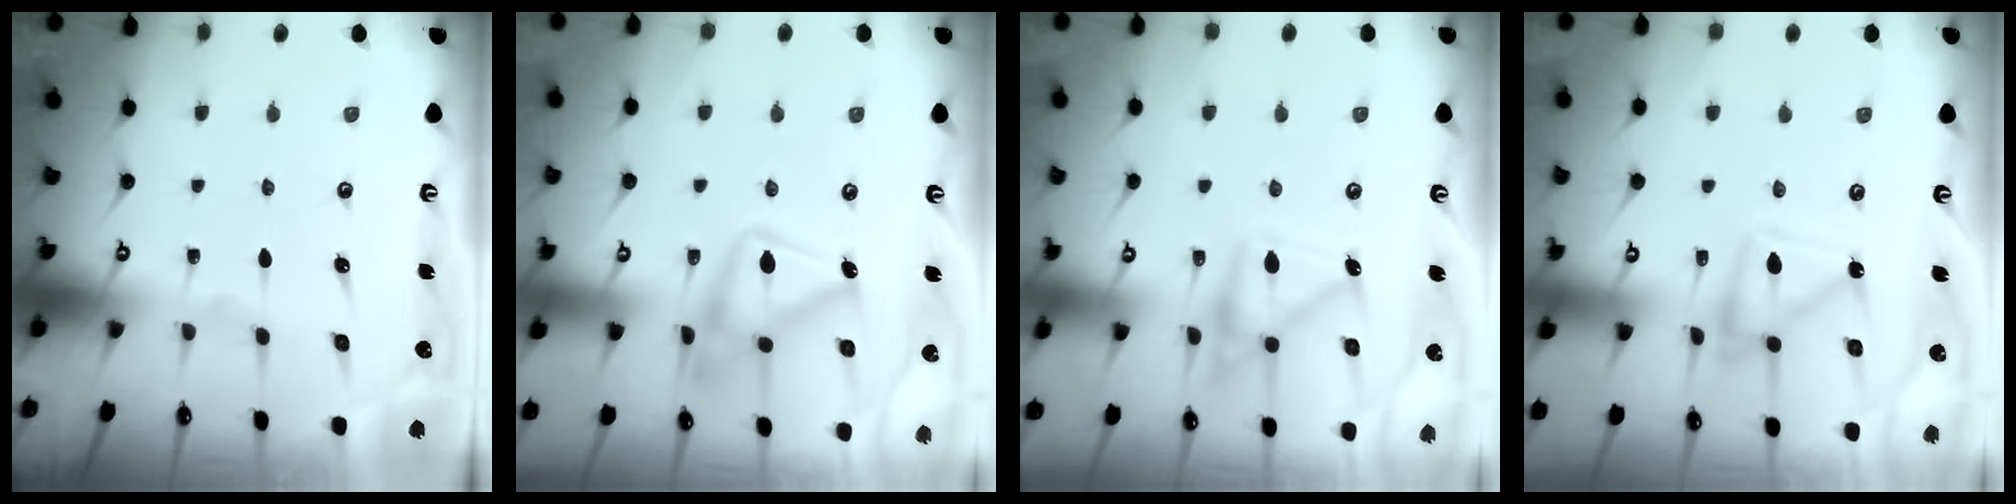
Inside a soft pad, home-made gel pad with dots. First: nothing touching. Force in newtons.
{"total": 15.7, "press": 15.6, "slide": 1.0}
{"total": 17.0, "press": 17.0, "slide": 0.9}
{"total": 11.6, "press": 11.5, "slide": 1.0}